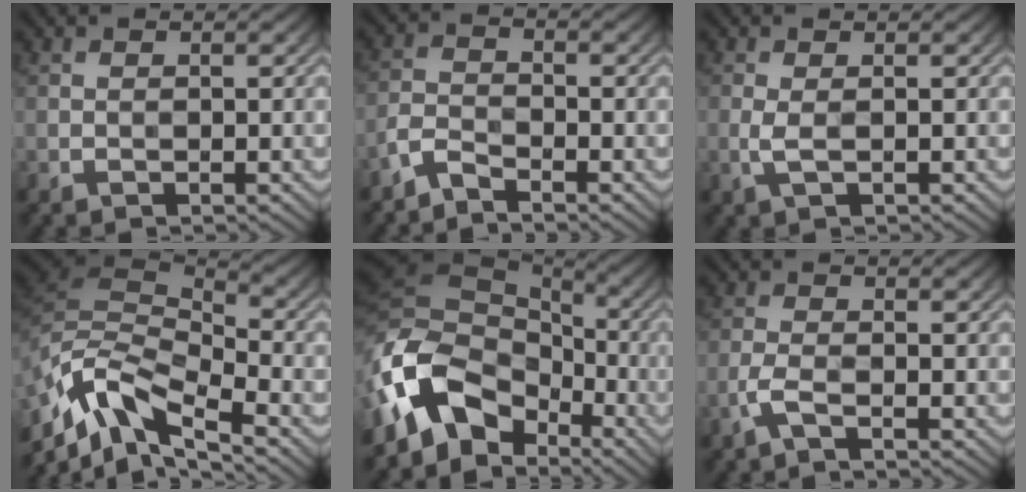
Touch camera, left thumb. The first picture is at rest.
{"total": 3.2, "force": [-2.9, 0.7, 1.2], "torque": [-0.030, -0.002, -0.074]}
{"total": 1.9, "force": [-0.2, 0.8, 1.7], "torque": [-0.049, 0.000, -0.007]}
{"total": 11.7, "force": [-6.4, 4.7, 8.5], "torque": [-0.181, -0.006, -0.132]}
{"total": 14.5, "force": [-5.6, 9.9, 8.9], "torque": [-0.214, -0.018, -0.109]}
{"total": 2.7, "force": [-1.5, 0.8, 2.0], "torque": [-0.054, 0.002, -0.039]}